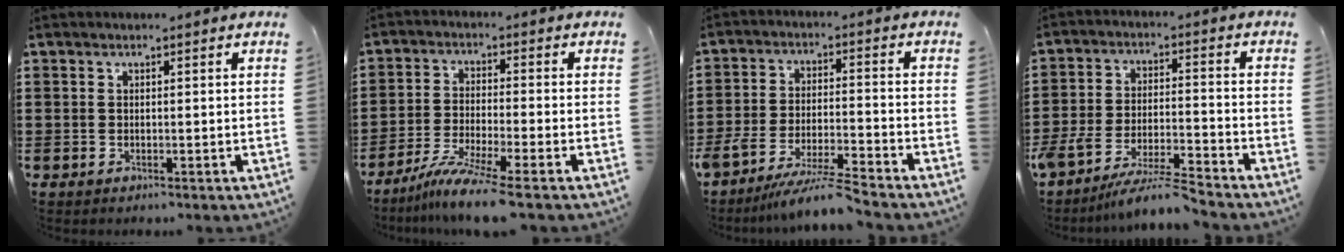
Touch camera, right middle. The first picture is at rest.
{"total": 7.2, "force": [-5.5, -0.1, 4.6], "torque": [-0.092, -0.018, -0.103]}
{"total": 7.6, "force": [-7.1, -0.1, 2.7], "torque": [-0.056, -0.005, -0.139]}
{"total": 7.9, "force": [-7.4, 0.3, 2.7], "torque": [-0.054, 0.002, -0.144]}